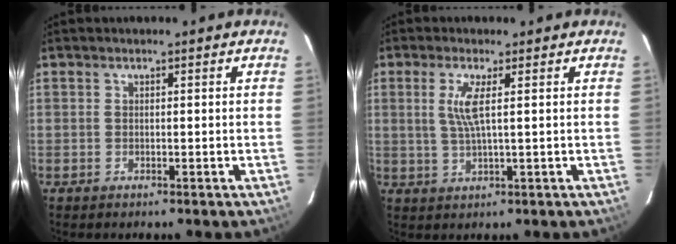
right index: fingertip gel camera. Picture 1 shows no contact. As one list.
[{"total": 4.3, "force": [1.1, 0.1, 4.2], "torque": [-0.085, -0.004, 0.022]}]